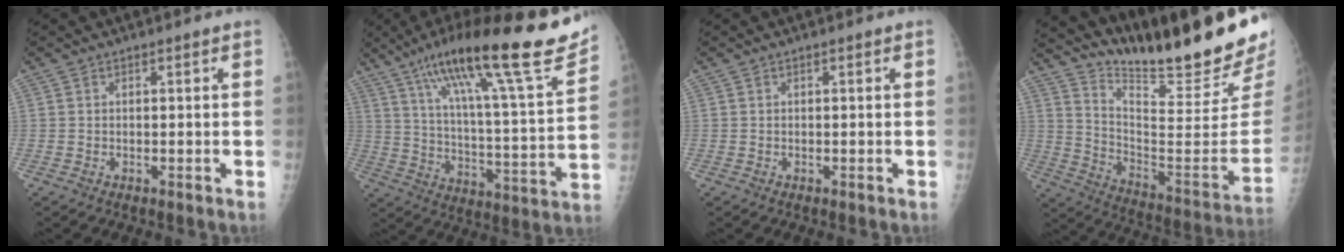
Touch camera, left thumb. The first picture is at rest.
{"total": 27.5, "force": [18.4, 3.9, 20.1], "torque": [-0.302, -0.045, 0.290]}
{"total": 0.0}
{"total": 26.1, "force": [21.5, 2.9, 14.5], "torque": [-0.201, -0.159, 0.322]}